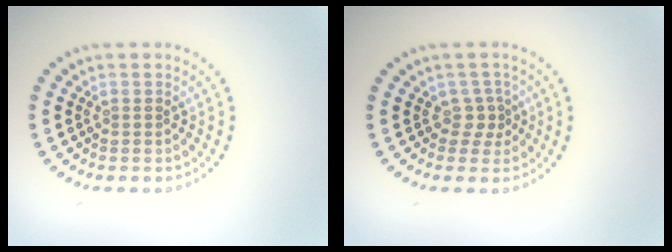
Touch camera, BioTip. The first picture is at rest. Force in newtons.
{"total": 1.5, "press": 1.0, "slide": 1.0}